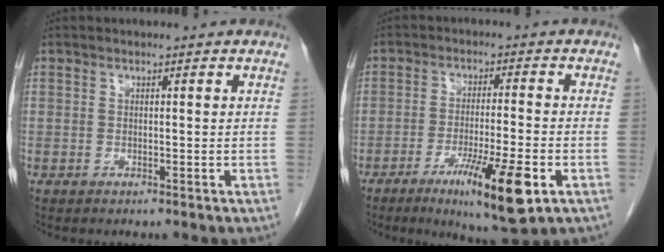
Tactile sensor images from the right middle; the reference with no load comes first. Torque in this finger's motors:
{"motor_torque": [1.62, -0.53, 0.23, 0.13]}